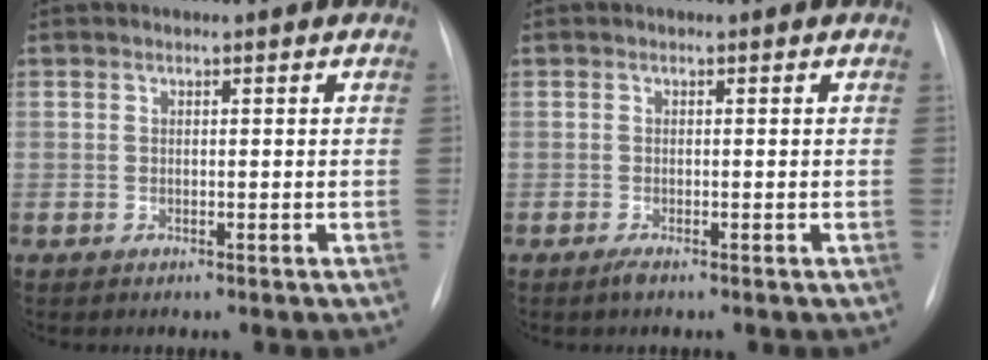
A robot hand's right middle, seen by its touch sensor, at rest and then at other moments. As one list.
[{"total": 0.9, "force": [-0.6, 0.0, 0.6], "torque": [-0.015, -0.002, -0.012]}]